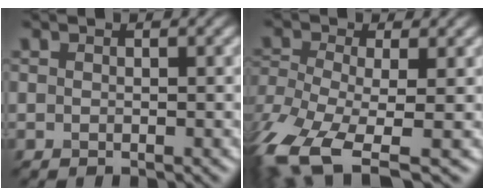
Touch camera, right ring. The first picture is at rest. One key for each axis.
{"total": 9.5, "fx": -5.4, "fy": 4.0, "fz": 6.7, "tx": -0.148, "ty": -0.027, "tz": -0.103}